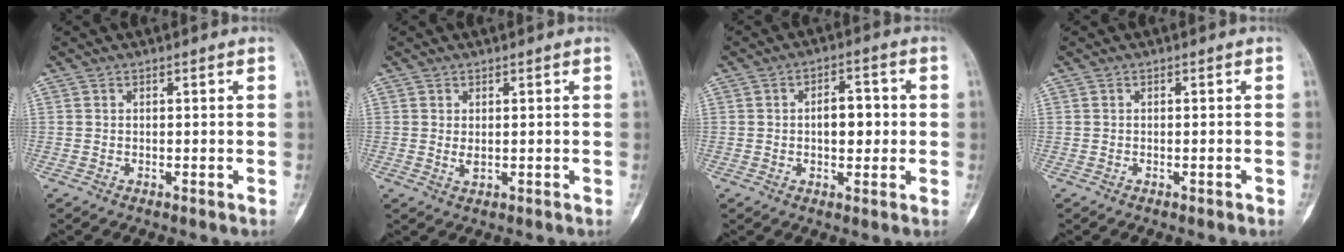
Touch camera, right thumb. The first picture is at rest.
{"total": 1.3, "force": [0.3, 0.6, 1.1], "torque": [-0.018, -0.005, 0.009]}
{"total": 6.5, "force": [0.2, 3.7, 5.3], "torque": [-0.057, 0.012, 0.000]}
{"total": 0.6, "force": [-0.3, 0.2, 0.4], "torque": [-0.010, 0.000, -0.002]}